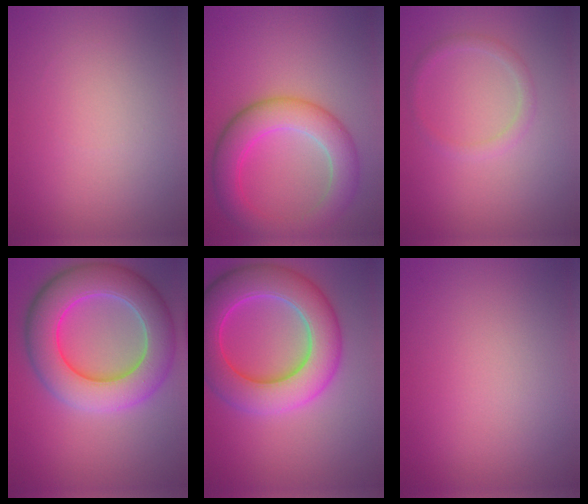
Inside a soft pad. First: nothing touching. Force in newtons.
{"total": 6.2, "press": 6.1, "slide": 0.1}
{"total": 1.3, "press": 1.3, "slide": 0.1}
{"total": 9.6, "press": 9.6, "slide": 0.5}
{"total": 9.2, "press": 9.2, "slide": 0.7}
{"total": 0.0}